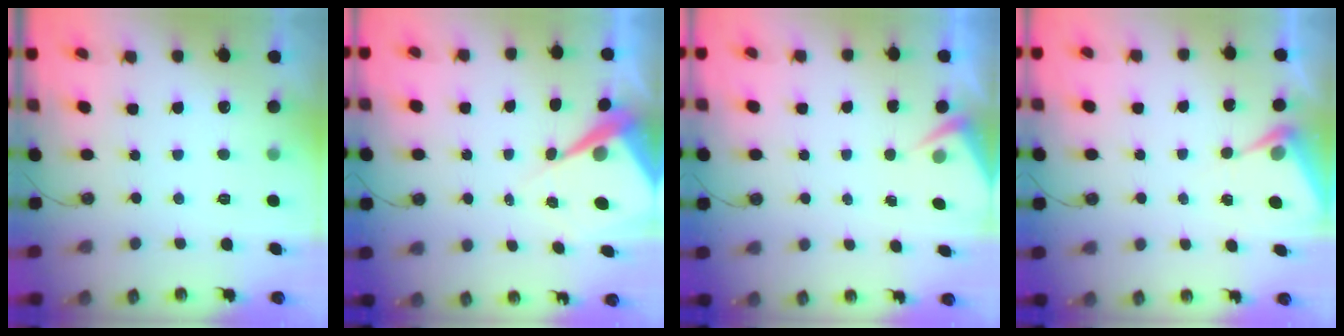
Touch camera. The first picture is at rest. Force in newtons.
{"total": 8.2, "press": 8.2, "slide": 0.7}
{"total": 3.0, "press": 3.0, "slide": 0.4}
{"total": 5.6, "press": 5.6, "slide": 0.4}